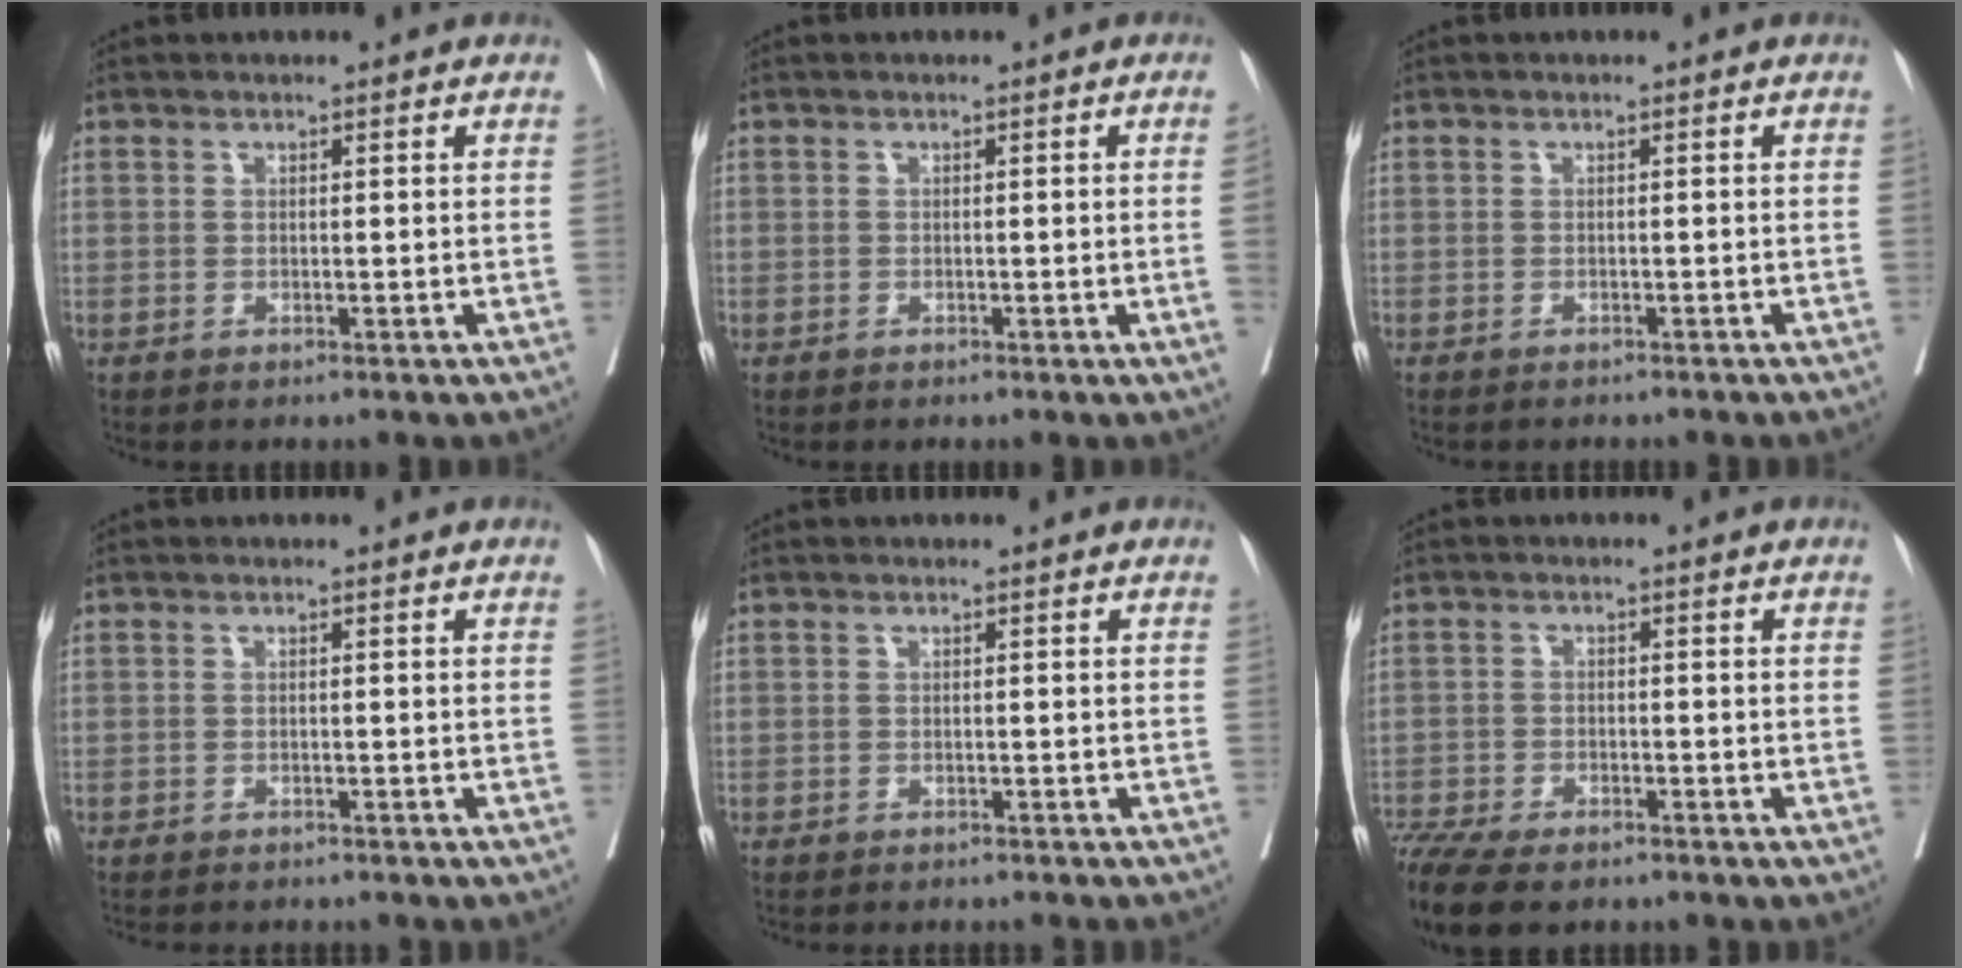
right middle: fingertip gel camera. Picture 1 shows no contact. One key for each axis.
{"total": 1.3, "fx": -0.3, "fy": -0.3, "fz": 1.2, "tx": -0.014, "ty": 0.000, "tz": -0.006}
{"total": 4.1, "fx": -3.7, "fy": 1.1, "fz": 1.4, "tx": -0.016, "ty": -0.003, "tz": -0.046}
{"total": 8.0, "fx": -7.3, "fy": 1.7, "fz": 2.6, "tx": -0.033, "ty": -0.006, "tz": -0.093}
{"total": 7.7, "fx": -7.3, "fy": 1.2, "fz": 2.4, "tx": -0.022, "ty": -0.009, "tz": -0.086}
{"total": 12.1, "fx": -9.8, "fy": 3.9, "fz": 6.0, "tx": -0.124, "ty": -0.013, "tz": -0.156}